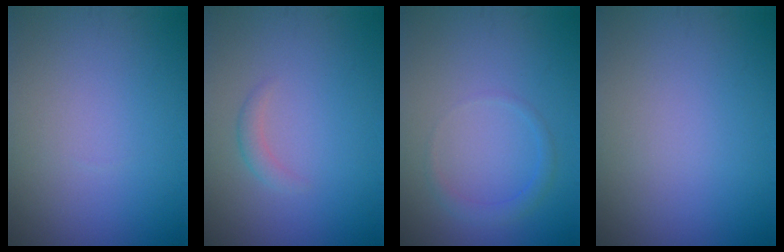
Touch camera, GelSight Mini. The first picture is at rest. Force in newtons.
{"total": 1.1, "press": 1.1, "slide": 0.1}
{"total": 1.4, "press": 1.4, "slide": 0.1}
{"total": 0.0}